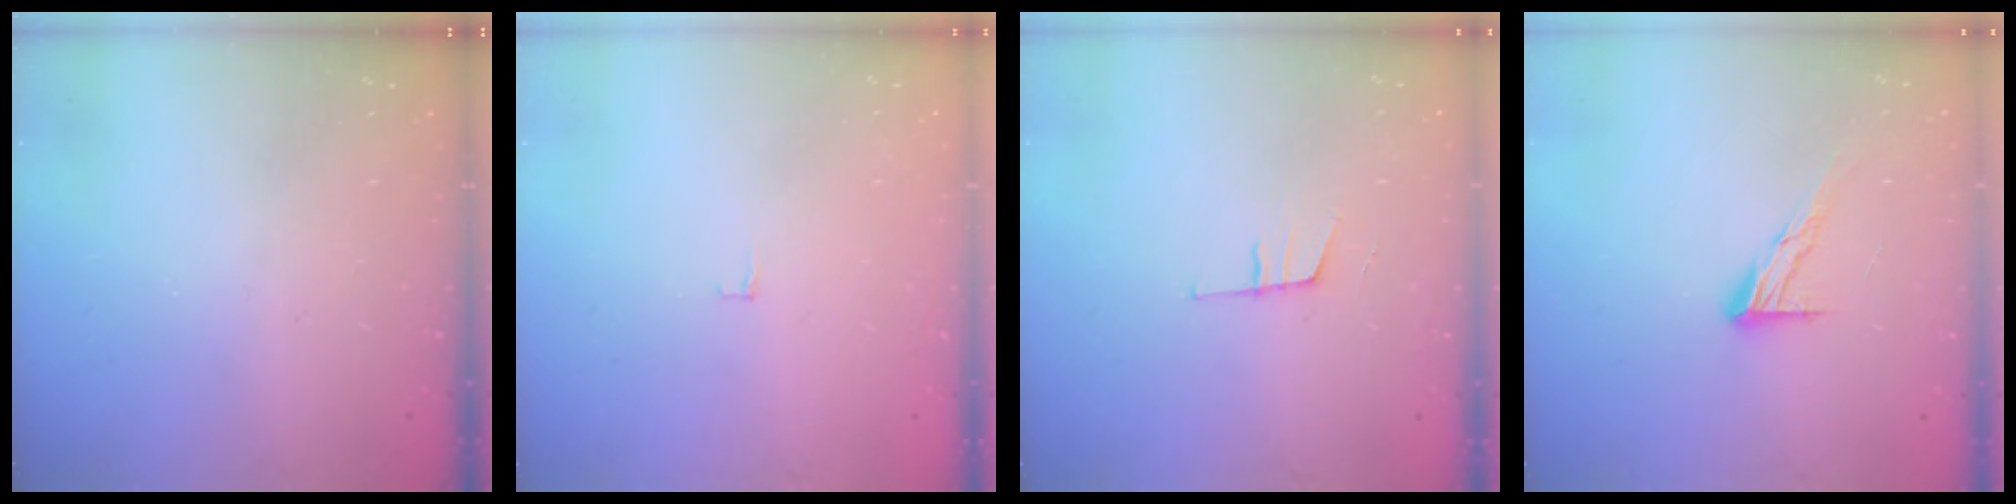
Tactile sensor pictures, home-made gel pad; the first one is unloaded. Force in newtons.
{"total": 2.4, "press": 2.4, "slide": 0.2}
{"total": 7.7, "press": 7.2, "slide": 2.8}
{"total": 8.7, "press": 8.7, "slide": 0.7}